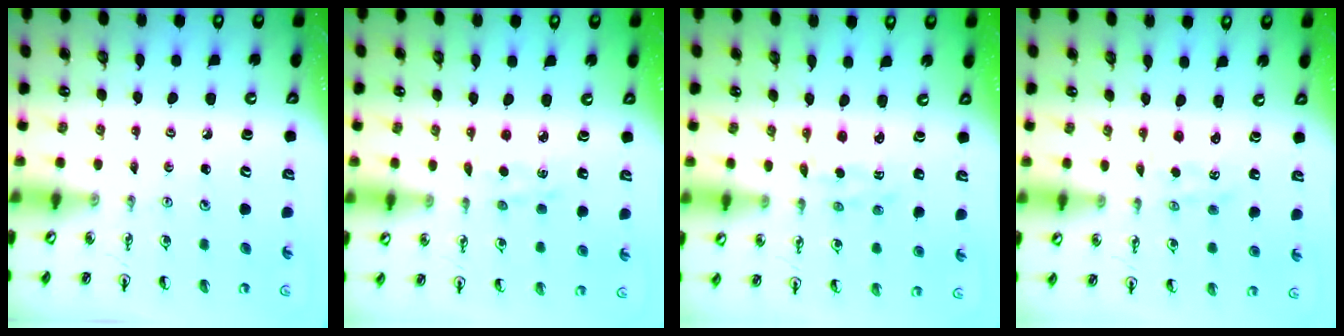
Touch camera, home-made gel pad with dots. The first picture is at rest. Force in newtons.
{"total": 5.4, "press": 5.4, "slide": 0.6}
{"total": 1.9, "press": 1.8, "slide": 0.6}
{"total": 0.9, "press": 0.7, "slide": 0.5}